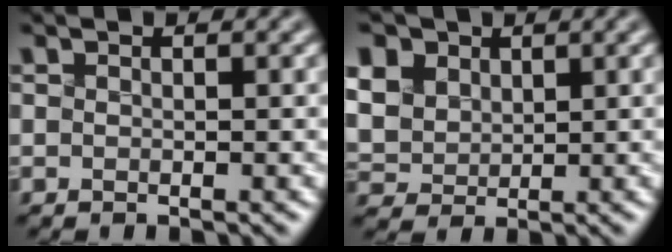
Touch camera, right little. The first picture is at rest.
{"total": 10.9, "force": [4.9, 8.2, 5.4], "torque": [-0.136, 0.034, 0.085]}